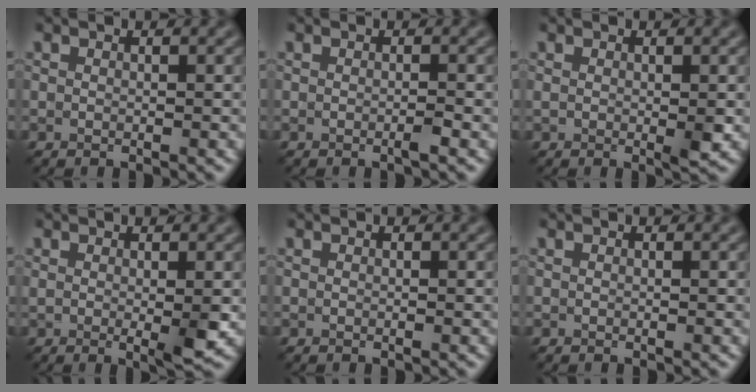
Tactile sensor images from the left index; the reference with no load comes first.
{"total": 0.8, "force": [-0.3, 0.0, 0.7], "torque": [-0.010, -0.005, -0.007]}
{"total": 1.1, "force": [0.0, -0.1, 1.1], "torque": [-0.019, -0.003, 0.000]}
{"total": 2.3, "force": [0.0, 0.2, 2.3], "torque": [-0.034, -0.010, 0.004]}
{"total": 0.0}
{"total": 0.0}